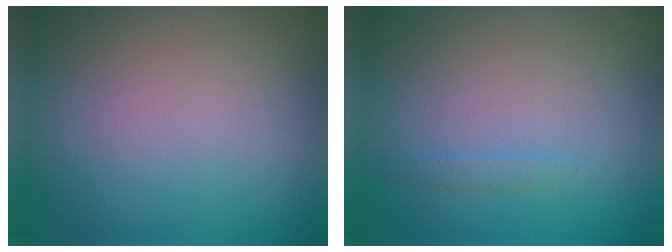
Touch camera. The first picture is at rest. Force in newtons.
{"total": 0.7, "press": 0.7, "slide": 0.1}